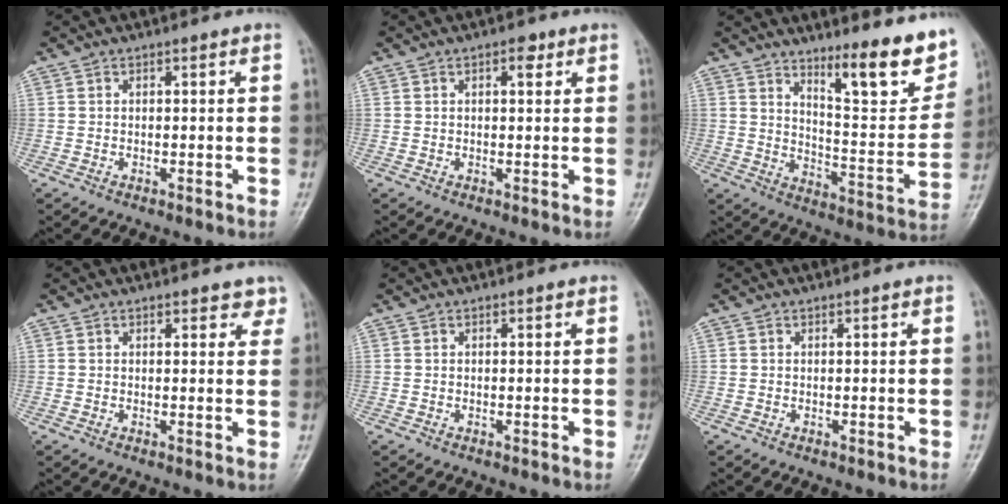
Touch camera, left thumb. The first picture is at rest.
{"total": 2.4, "force": [1.1, 1.1, 1.8], "torque": [-0.017, -0.001, 0.013]}
{"total": 15.7, "force": [10.3, 4.0, 11.1], "torque": [-0.113, -0.076, 0.161]}
{"total": 2.6, "force": [2.0, 1.3, 1.1], "torque": [0.016, -0.006, 0.017]}
{"total": 0.0}
{"total": 0.0}